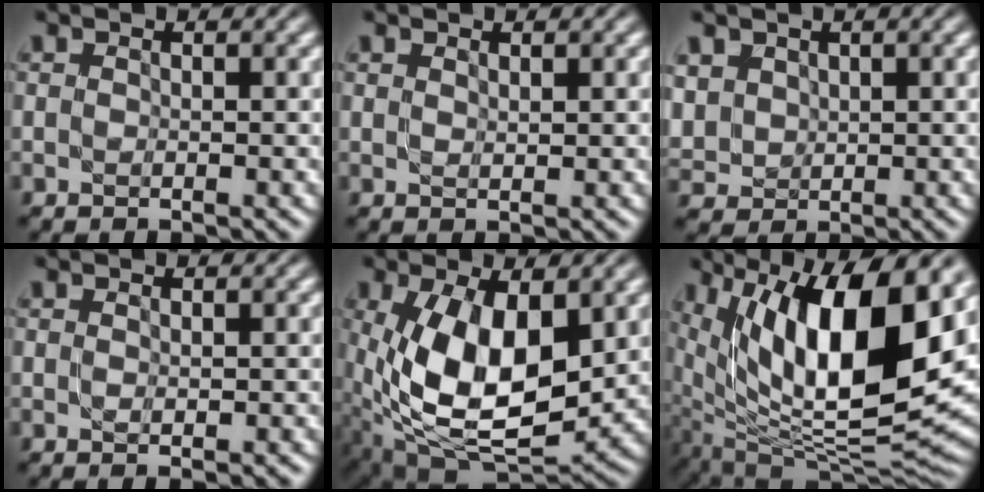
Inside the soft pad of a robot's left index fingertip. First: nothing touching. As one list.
[{"total": 0.7, "force": [0.5, 0.2, 0.3], "torque": [-0.007, -0.003, 0.012]}, {"total": 2.9, "force": [1.1, 2.5, 1.0], "torque": [-0.039, -0.001, 0.029]}, {"total": 1.2, "force": [-0.2, 0.4, 1.1], "torque": [-0.017, -0.004, 0.000]}, {"total": 12.1, "force": [0.6, 6.2, 10.4], "torque": [-0.203, -0.015, 0.017]}, {"total": 17.0, "force": [5.1, 7.2, 14.6], "torque": [-0.235, -0.002, 0.096]}]